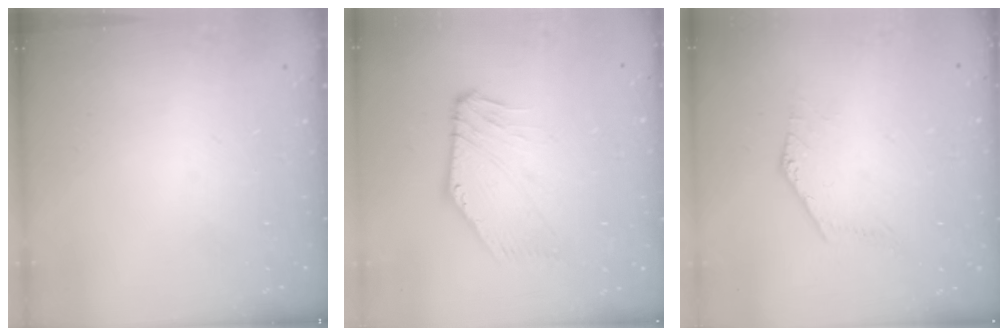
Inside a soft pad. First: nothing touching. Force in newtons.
{"total": 0.6, "press": 0.4, "slide": 0.4}
{"total": 0.5, "press": 0.5, "slide": 0.2}